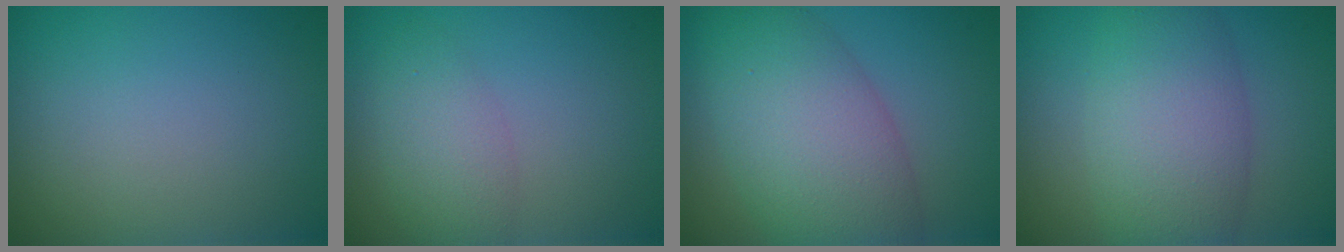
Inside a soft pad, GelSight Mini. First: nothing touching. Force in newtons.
{"total": 3.0, "press": 3.0, "slide": 0.0}
{"total": 8.4, "press": 8.4, "slide": 0.2}
{"total": 7.1, "press": 7.1, "slide": 0.1}